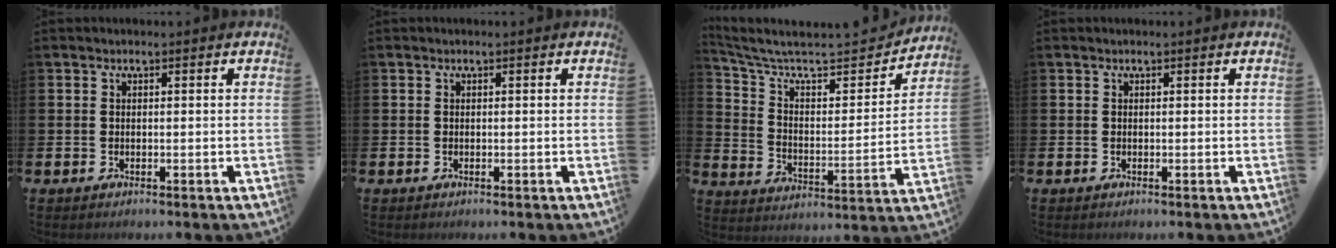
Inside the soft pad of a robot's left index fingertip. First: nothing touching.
{"total": 0.0}
{"total": 6.9, "force": [5.8, 2.2, 3.2], "torque": [-0.098, -0.042, 0.092]}
{"total": 0.0}